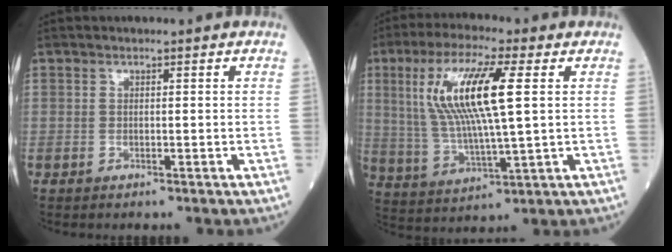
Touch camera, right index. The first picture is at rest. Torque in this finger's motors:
{"motor_torque": [1.22, 0.92, 0.46, 0.21]}